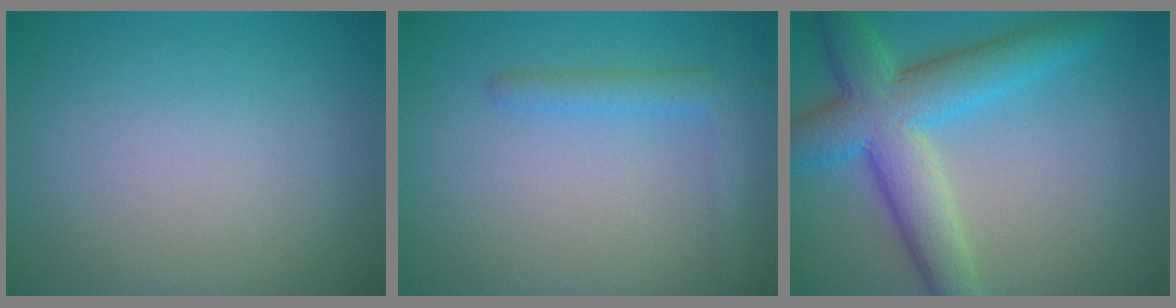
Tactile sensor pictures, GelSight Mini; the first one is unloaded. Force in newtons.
{"total": 2.4, "press": 2.4, "slide": 0.2}
{"total": 7.9, "press": 7.9, "slide": 0.2}